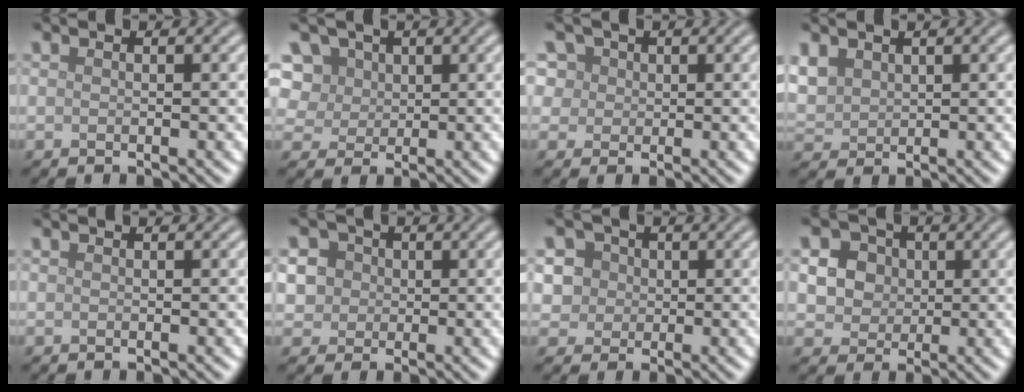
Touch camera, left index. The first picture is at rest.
{"total": 8.3, "force": [3.9, 6.4, 3.6], "torque": [-0.072, 0.027, 0.047]}
{"total": 6.4, "force": [3.1, 4.9, 2.7], "torque": [-0.053, 0.020, 0.031]}
{"total": 2.8, "force": [1.5, 2.0, 1.2], "torque": [-0.038, 0.004, 0.033]}
{"total": 0.0}
{"total": 6.6, "force": [1.8, 5.8, 2.7], "torque": [-0.053, 0.029, 0.011]}
{"total": 5.2, "force": [1.9, 4.4, 2.0], "torque": [-0.030, 0.021, 0.016]}
{"total": 5.1, "force": [1.4, 4.4, 2.2], "torque": [-0.043, 0.014, 0.020]}